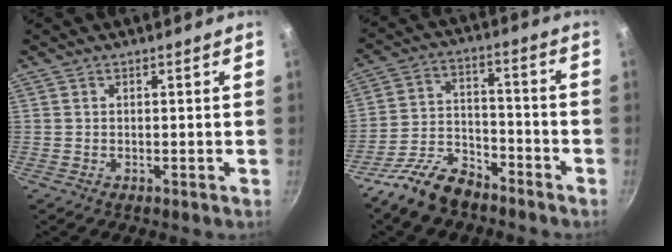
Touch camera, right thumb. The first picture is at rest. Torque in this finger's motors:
{"motor_torque": [0.88, 0.68, 0.66, -0.49, 0.21]}